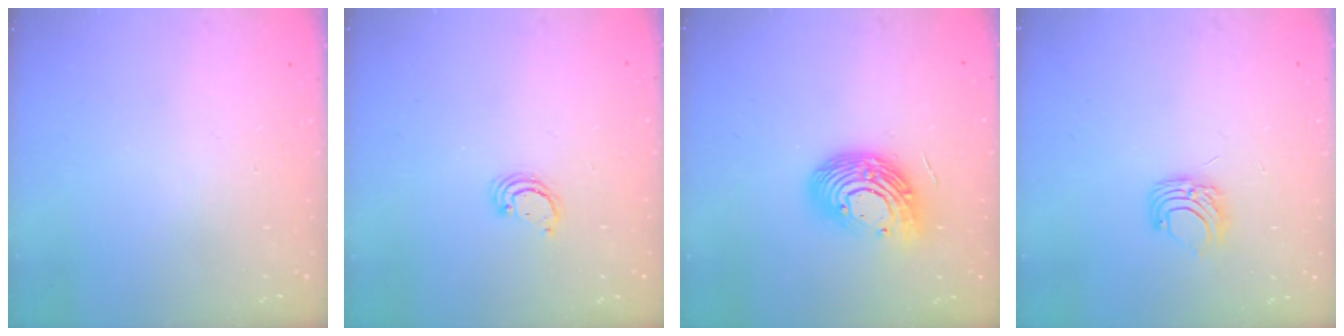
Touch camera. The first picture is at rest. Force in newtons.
{"total": 2.6, "press": 2.6, "slide": 0.3}
{"total": 14.7, "press": 14.7, "slide": 1.0}
{"total": 6.6, "press": 6.6, "slide": 0.5}